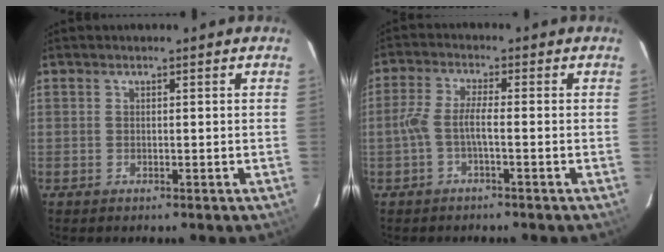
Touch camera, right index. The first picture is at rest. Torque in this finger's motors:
{"motor_torque": [0.90, -0.33, 0.50, 0.10]}